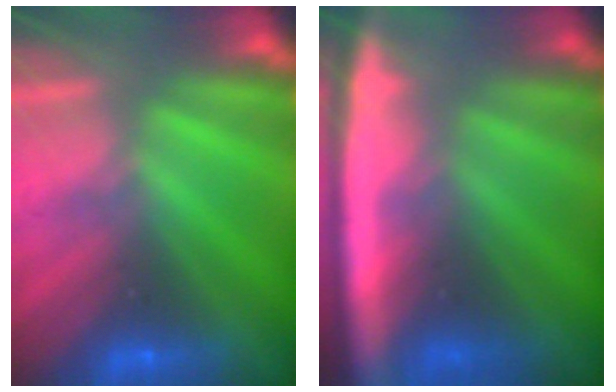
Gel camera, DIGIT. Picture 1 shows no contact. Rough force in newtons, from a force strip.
{"total": 6.7}